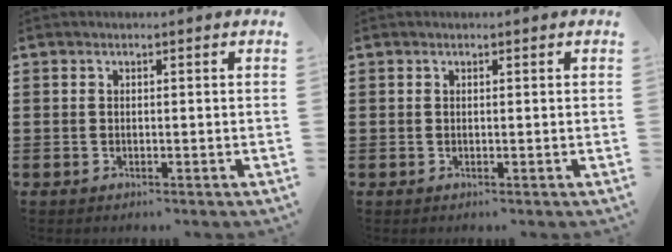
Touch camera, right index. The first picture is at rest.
{"total": 0.0}